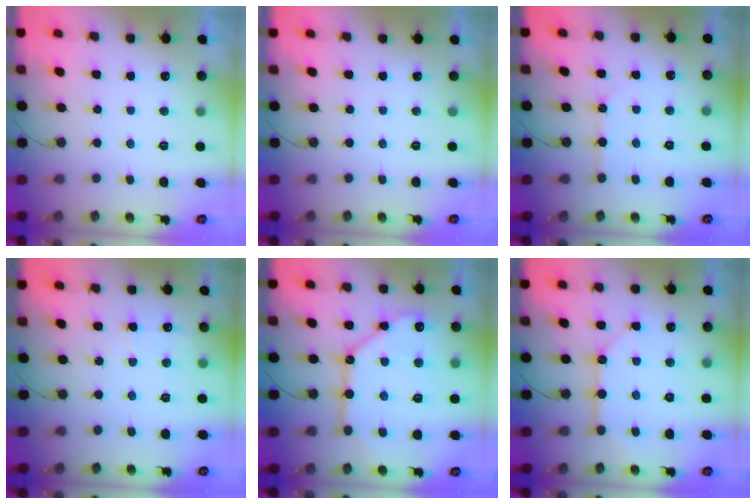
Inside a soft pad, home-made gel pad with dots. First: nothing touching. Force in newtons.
{"total": 0.0}
{"total": 4.4, "press": 4.4, "slide": 0.7}
{"total": 4.4, "press": 4.4, "slide": 0.7}
{"total": 14.1, "press": 14.0, "slide": 1.8}
{"total": 11.3, "press": 11.2, "slide": 1.1}